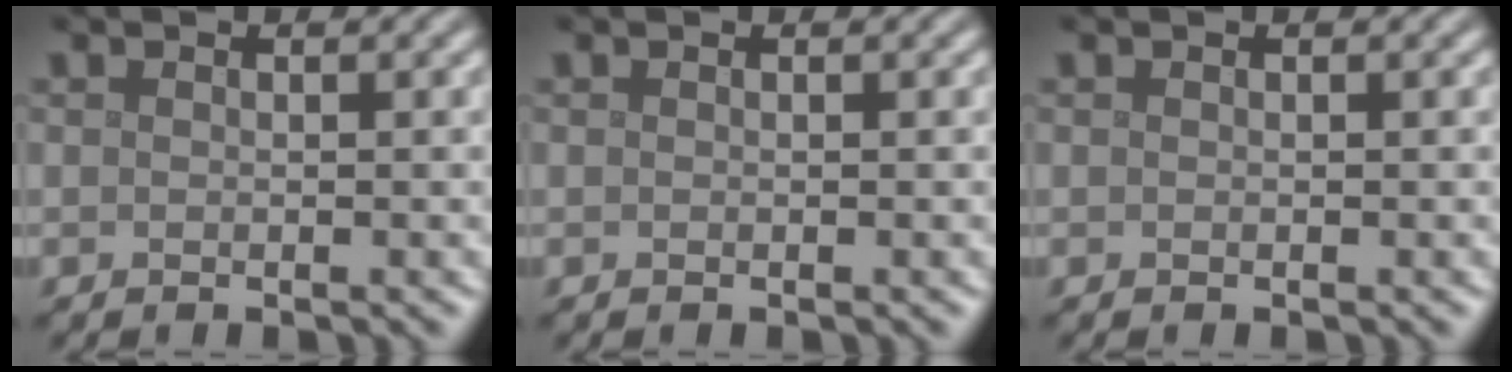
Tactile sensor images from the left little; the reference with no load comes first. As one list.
[{"total": 0.0}, {"total": 0.0}]